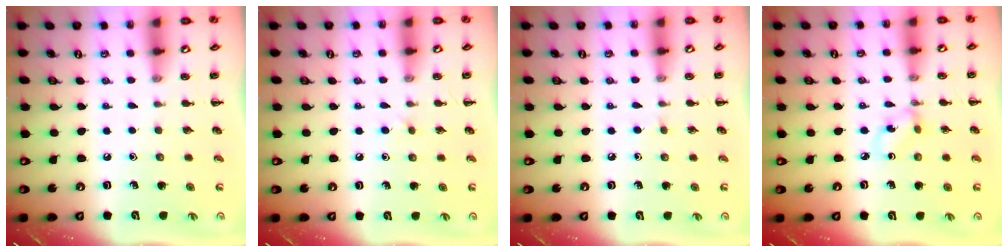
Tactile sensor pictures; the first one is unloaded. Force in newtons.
{"total": 2.2, "press": 2.0, "slide": 1.0}
{"total": 1.6, "press": 1.4, "slide": 0.8}
{"total": 1.8, "press": 1.7, "slide": 0.6}